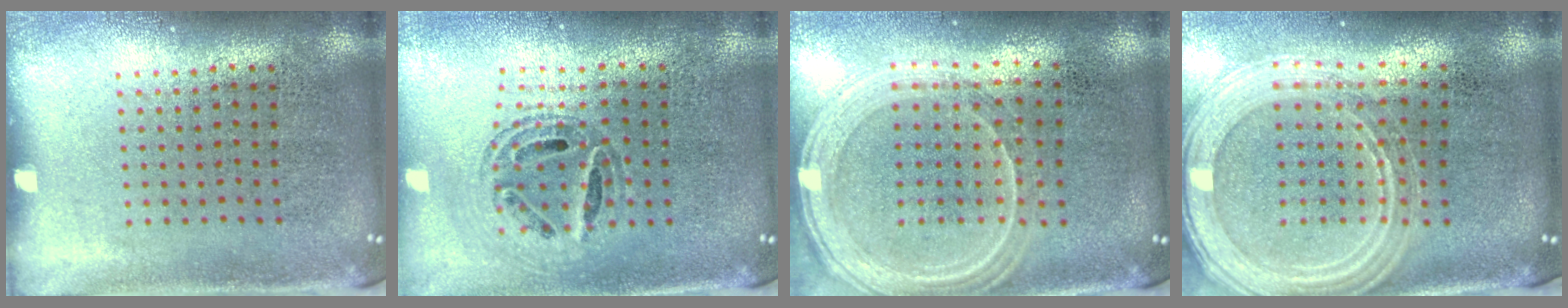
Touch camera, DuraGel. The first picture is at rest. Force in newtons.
{"total": 0.8, "press": 0.8, "slide": 0.1}
{"total": 1.3, "press": 1.3, "slide": 0.1}
{"total": 2.3, "press": 2.0, "slide": 1.0}